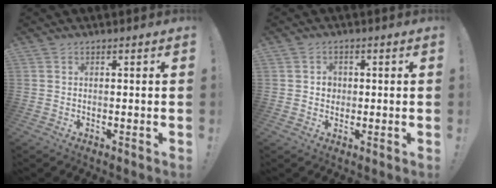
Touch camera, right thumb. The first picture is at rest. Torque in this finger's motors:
{"motor_torque": [-0.04, 0.19, 0.30, -0.32, -0.04]}